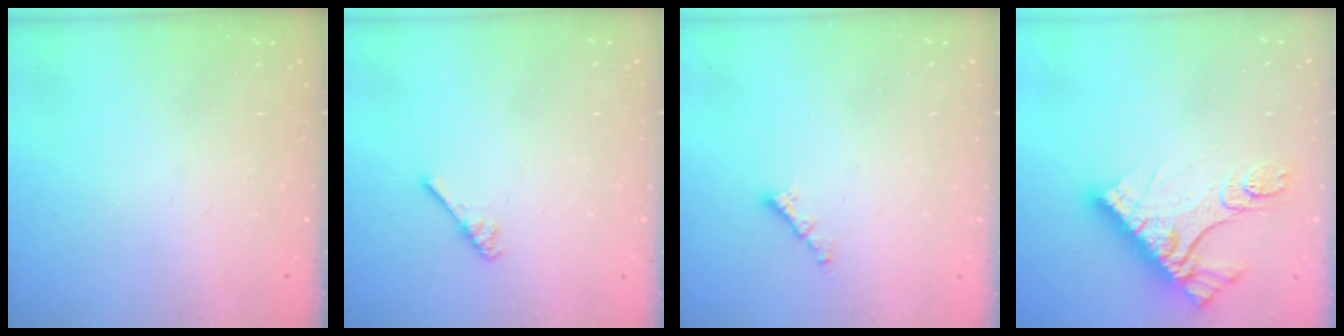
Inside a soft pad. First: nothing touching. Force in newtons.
{"total": 2.9, "press": 2.9, "slide": 0.4}
{"total": 1.8, "press": 1.8, "slide": 0.2}
{"total": 14.3, "press": 14.3, "slide": 1.2}